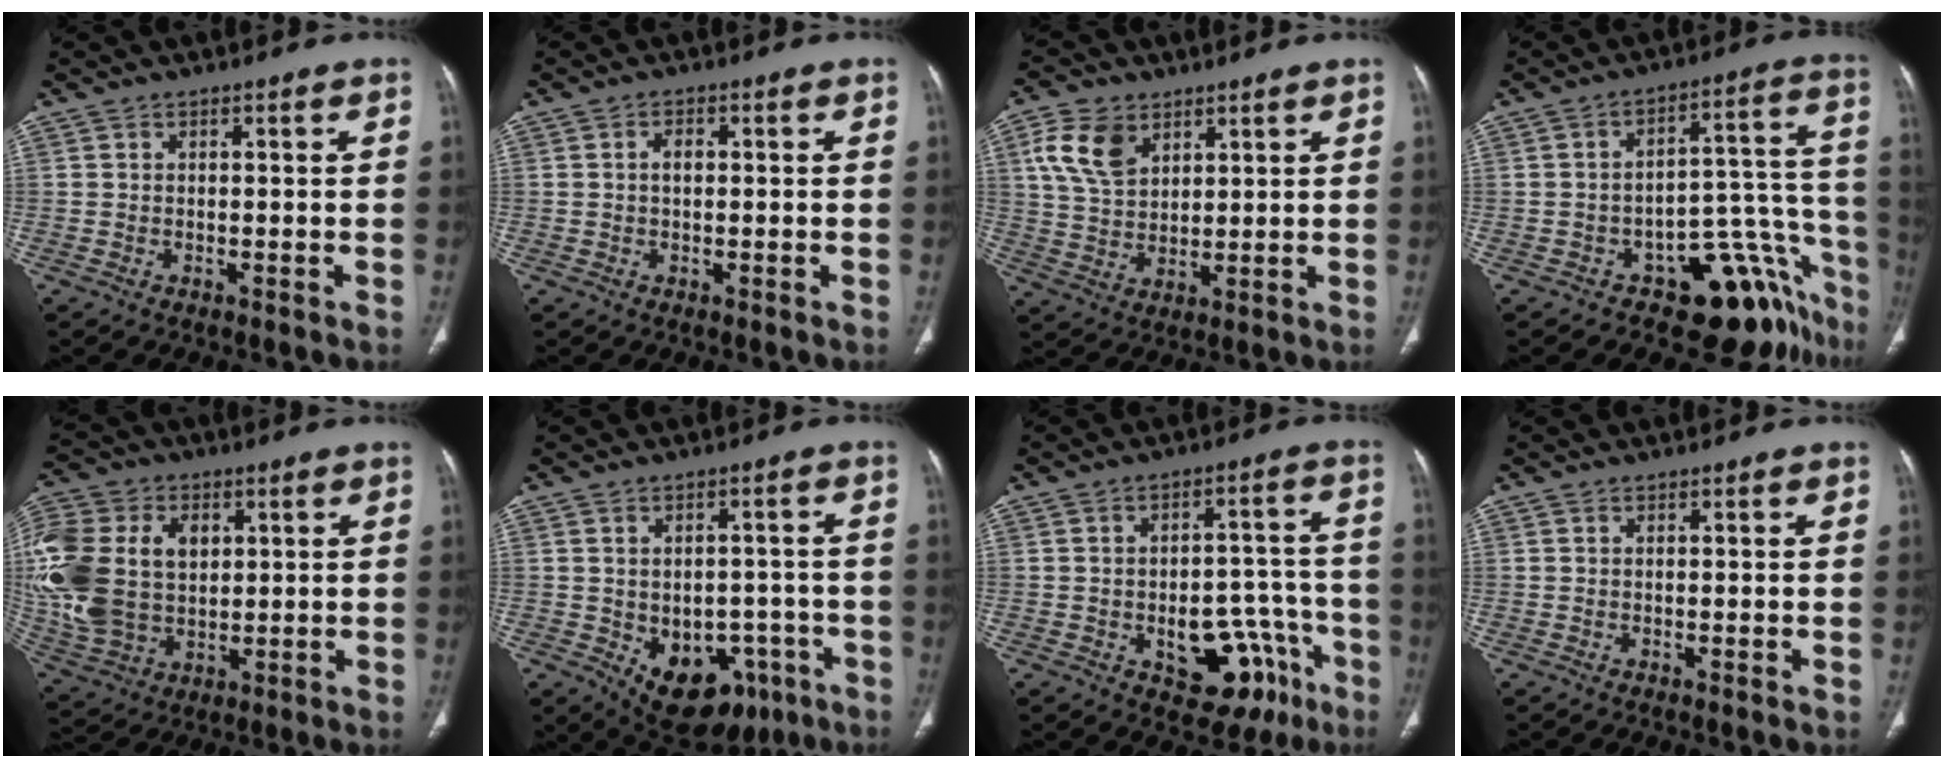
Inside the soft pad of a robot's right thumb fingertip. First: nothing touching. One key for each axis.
{"total": 1.9, "fx": 0.1, "fy": 1.3, "fz": 1.4, "tx": -0.022, "ty": 0.007, "tz": 0.000}
{"total": 9.6, "fx": 4.5, "fy": 6.4, "fz": 5.7, "tx": -0.095, "ty": -0.010, "tz": 0.092}
{"total": 17.5, "fx": -11.7, "fy": 8.3, "fz": 10.1, "tx": -0.013, "ty": 0.124, "tz": -0.150}
{"total": 23.8, "fx": 3.8, "fy": 17.3, "fz": 16.0, "tx": -0.367, "ty": 0.013, "tz": 0.085}
{"total": 14.4, "fx": -6.3, "fy": 9.7, "fz": 8.7, "tx": -0.093, "ty": 0.024, "tz": -0.070}
{"total": 14.7, "fx": -6.5, "fy": 8.8, "fz": 9.8, "tx": -0.085, "ty": 0.054, "tz": -0.075}
{"total": 0.0}